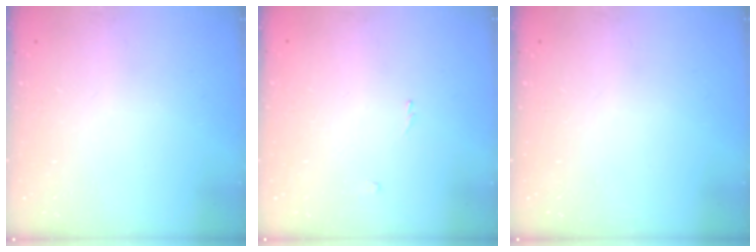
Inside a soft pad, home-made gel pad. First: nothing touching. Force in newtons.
{"total": 0.8, "press": 0.8, "slide": 0.3}
{"total": 0.0}